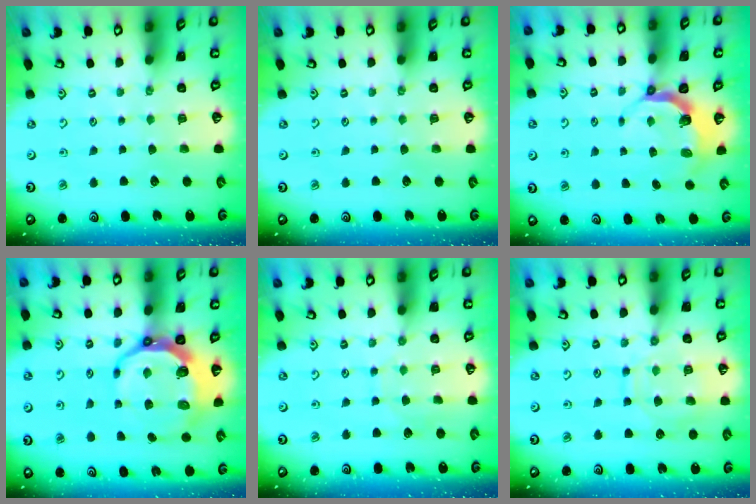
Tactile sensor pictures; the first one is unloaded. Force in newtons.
{"total": 0.0}
{"total": 4.7, "press": 3.3, "slide": 3.4}
{"total": 12.3, "press": 11.3, "slide": 4.8}
{"total": 4.7, "press": 4.7, "slide": 0.4}
{"total": 12.1, "press": 12.0, "slide": 1.0}